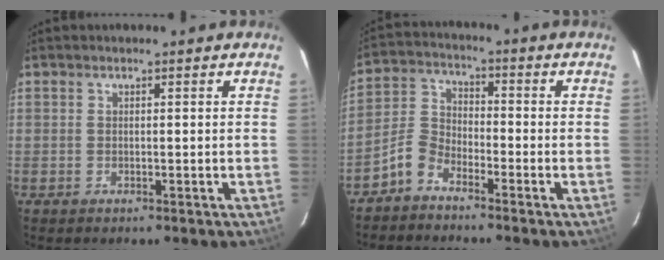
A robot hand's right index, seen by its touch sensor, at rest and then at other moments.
{"total": 5.5, "force": [-4.2, 2.9, 2.2], "torque": [-0.052, 0.019, -0.092]}